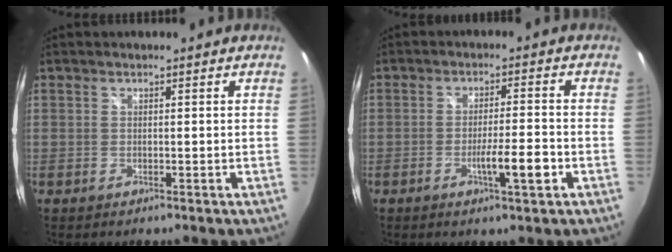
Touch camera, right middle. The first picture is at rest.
{"total": 5.9, "force": [-2.5, 0.2, 5.3], "torque": [-0.092, -0.009, -0.039]}